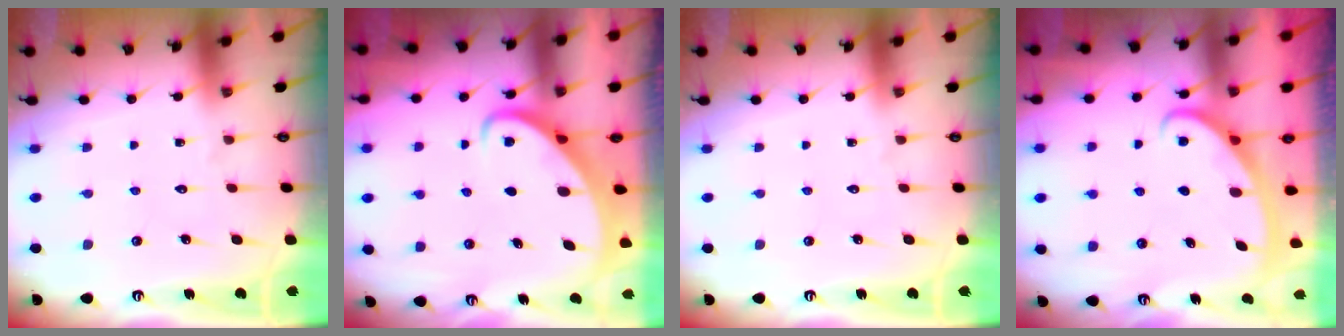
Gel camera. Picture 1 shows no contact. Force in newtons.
{"total": 2.6, "press": 2.6, "slide": 0.3}
{"total": 0.0}
{"total": 2.9, "press": 2.8, "slide": 0.4}